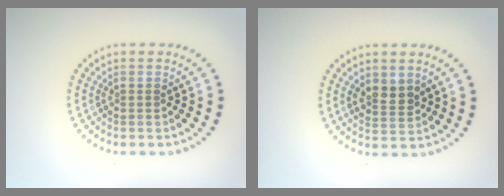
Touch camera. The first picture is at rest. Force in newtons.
{"total": 2.2, "press": 2.1, "slide": 0.6}